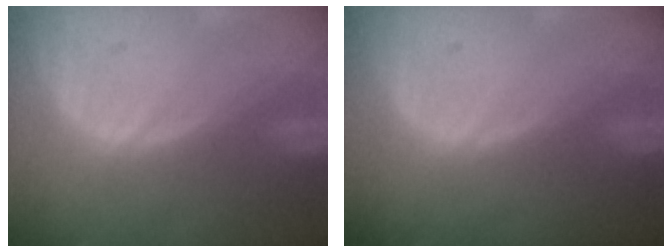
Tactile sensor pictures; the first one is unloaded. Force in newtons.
{"total": 0.0}